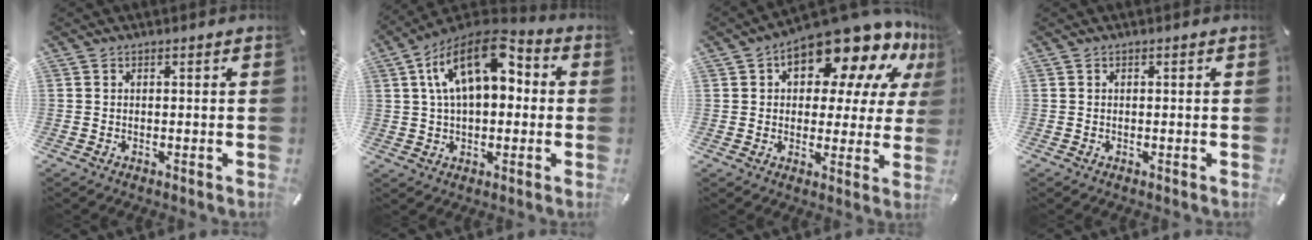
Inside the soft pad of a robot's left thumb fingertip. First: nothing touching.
{"total": 16.1, "force": [5.0, 9.4, 12.1], "torque": [-0.220, -0.010, 0.088]}
{"total": 17.3, "force": [10.9, 8.0, 10.8], "torque": [-0.163, -0.073, 0.181]}
{"total": 0.0}